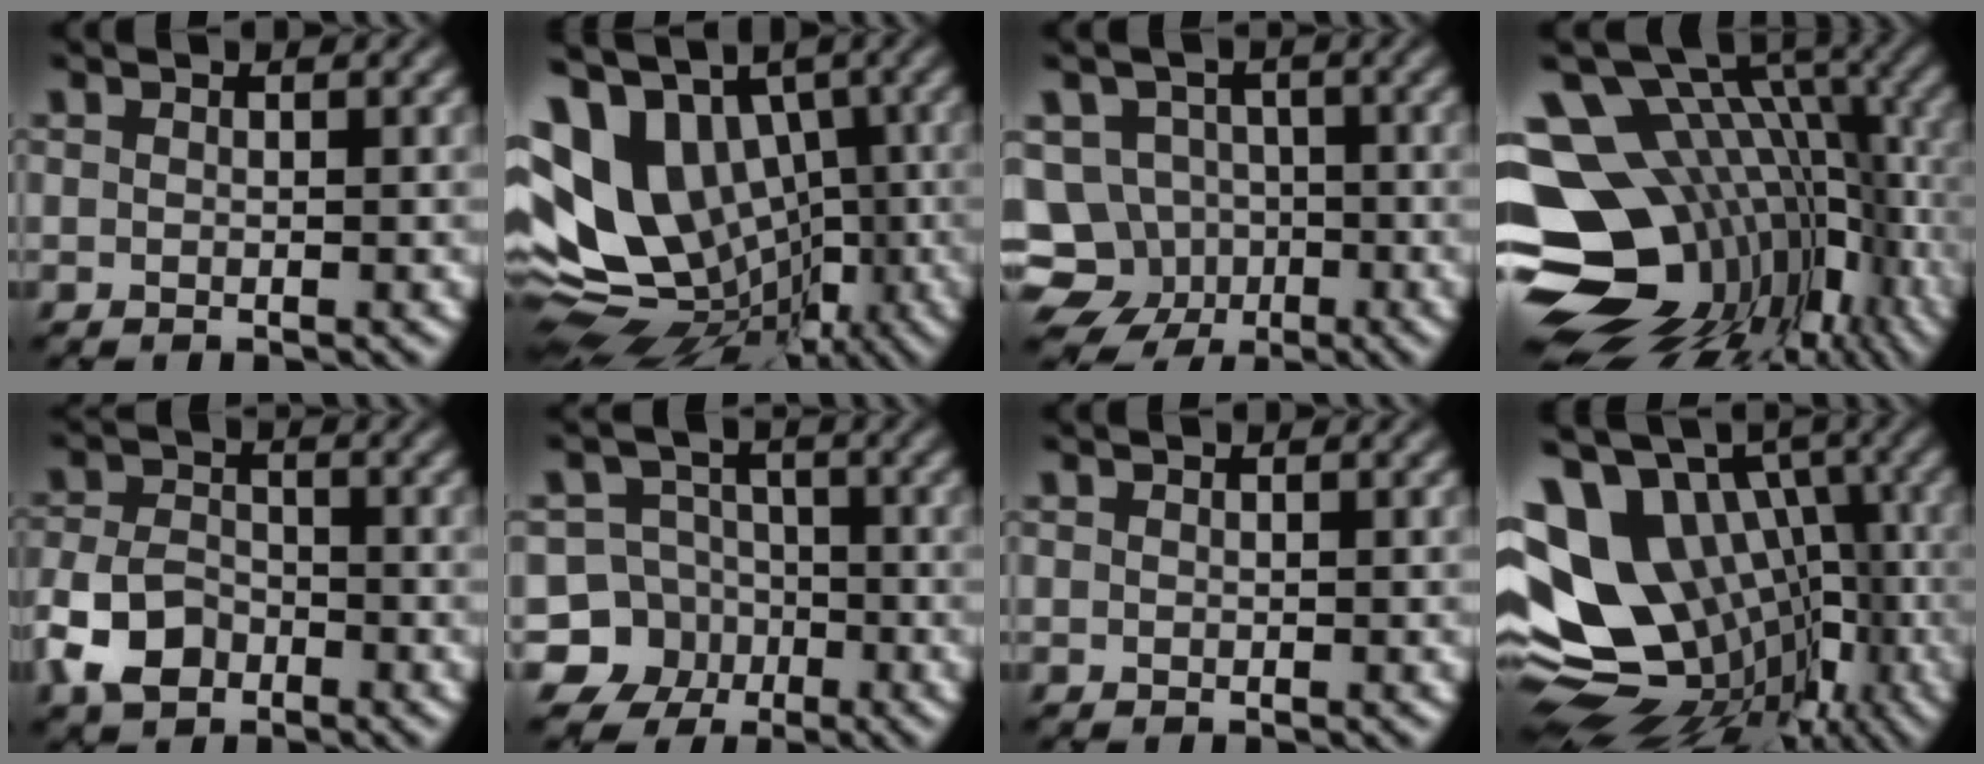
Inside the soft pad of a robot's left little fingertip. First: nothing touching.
{"total": 13.3, "force": [1.8, 9.7, 9.0], "torque": [-0.167, 0.001, 0.041]}
{"total": 9.2, "force": [-4.4, 7.6, 2.7], "torque": [-0.023, -0.002, -0.087]}
{"total": 17.8, "force": [-3.1, 11.8, 12.9], "torque": [-0.213, 0.003, -0.009]}
{"total": 4.9, "force": [-2.7, 3.2, 2.5], "torque": [-0.056, 0.000, -0.058]}
{"total": 11.1, "force": [-4.9, 9.8, 1.5], "torque": [-0.053, -0.017, -0.091]}
{"total": 0.0}
{"total": 15.5, "force": [0.1, 11.3, 10.6], "torque": [-0.182, -0.004, 0.039]}